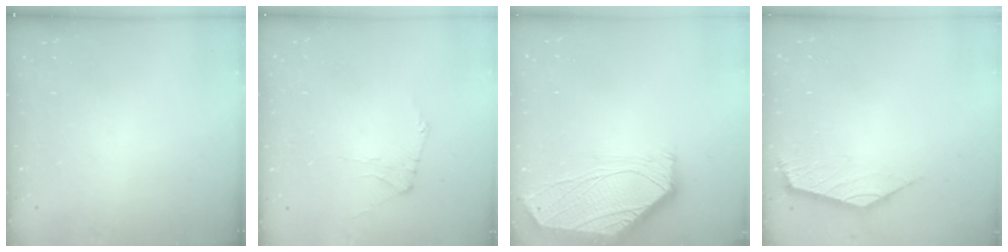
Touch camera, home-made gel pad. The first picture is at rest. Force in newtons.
{"total": 1.9, "press": 1.9, "slide": 0.5}
{"total": 0.5, "press": 0.4, "slide": 0.3}
{"total": 2.5, "press": 2.4, "slide": 0.6}